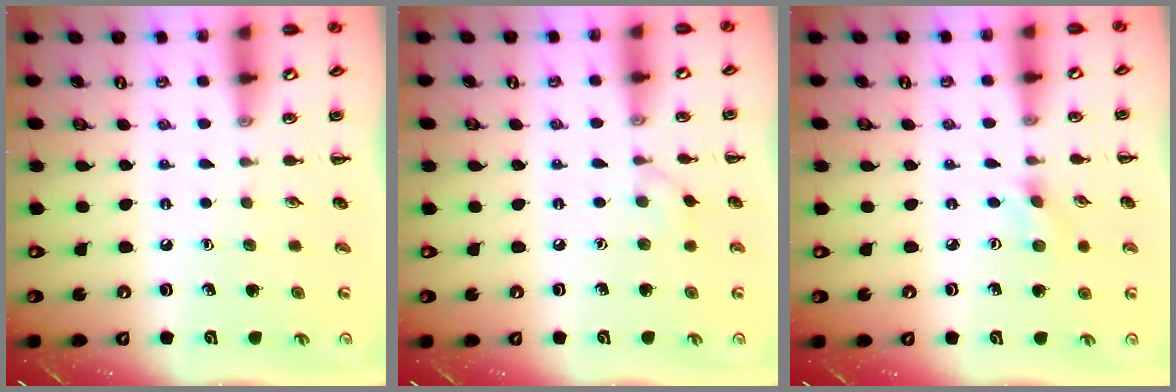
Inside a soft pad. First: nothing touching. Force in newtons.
{"total": 3.4, "press": 3.1, "slide": 1.4}
{"total": 1.4, "press": 1.3, "slide": 0.4}